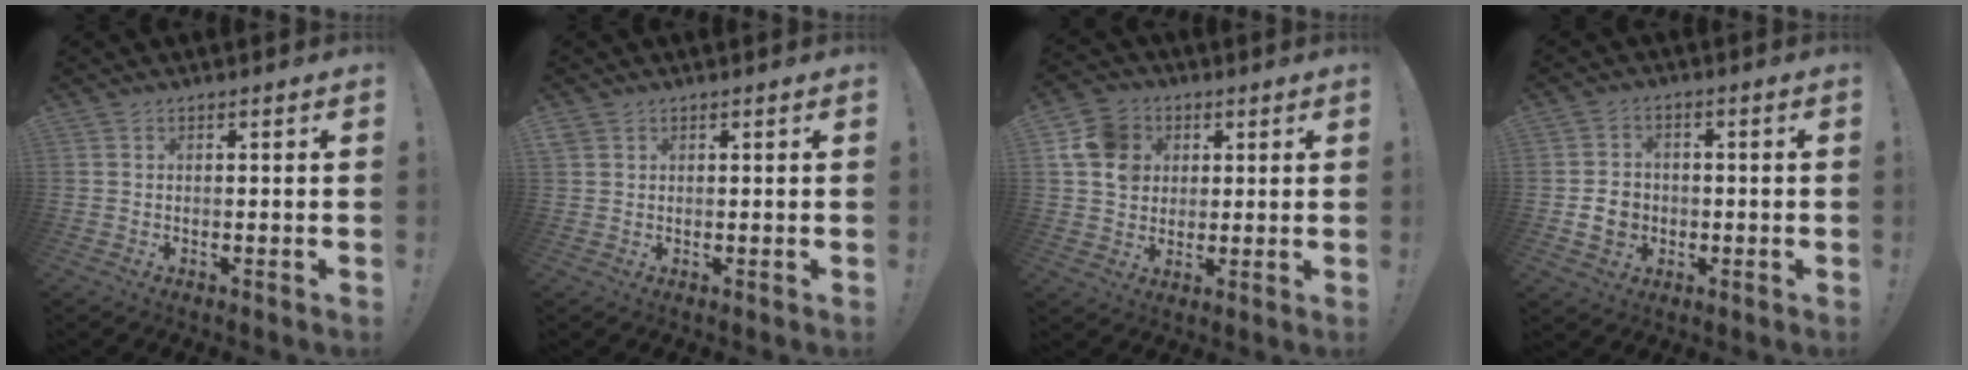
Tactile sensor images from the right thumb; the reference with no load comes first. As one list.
[{"total": 1.8, "force": [1.3, 1.3, 0.5], "torque": [-0.003, -0.005, 0.023]}, {"total": 11.8, "force": [3.4, 10.3, 4.5], "torque": [-0.068, -0.007, 0.071]}, {"total": 7.9, "force": [-1.6, 6.7, 3.9], "torque": [-0.059, 0.009, -0.029]}]